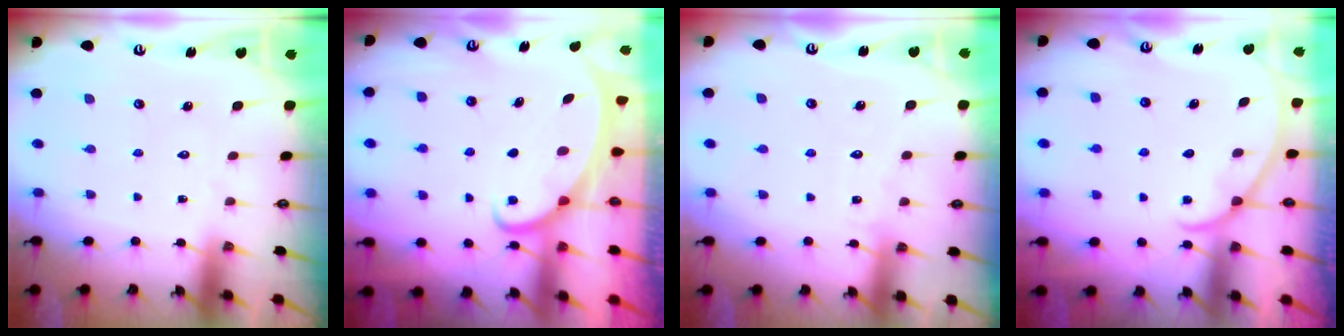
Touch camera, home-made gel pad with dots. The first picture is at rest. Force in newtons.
{"total": 2.1, "press": 2.1, "slide": 0.3}
{"total": 3.5, "press": 3.5, "slide": 0.2}
{"total": 2.2, "press": 2.2, "slide": 0.2}